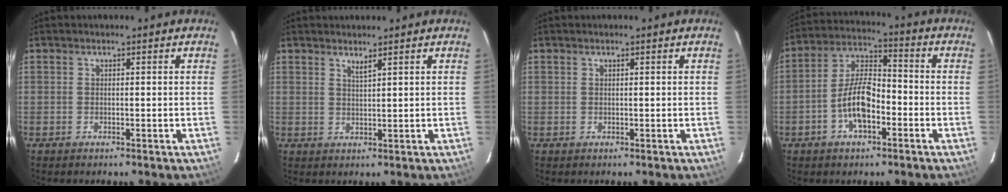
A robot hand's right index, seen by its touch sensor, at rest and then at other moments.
{"total": 1.6, "force": [1.3, -0.1, 0.9], "torque": [-0.017, -0.002, 0.023]}
{"total": 0.0}
{"total": 9.7, "force": [-3.7, 4.3, 7.8], "torque": [-0.160, 0.016, -0.065]}